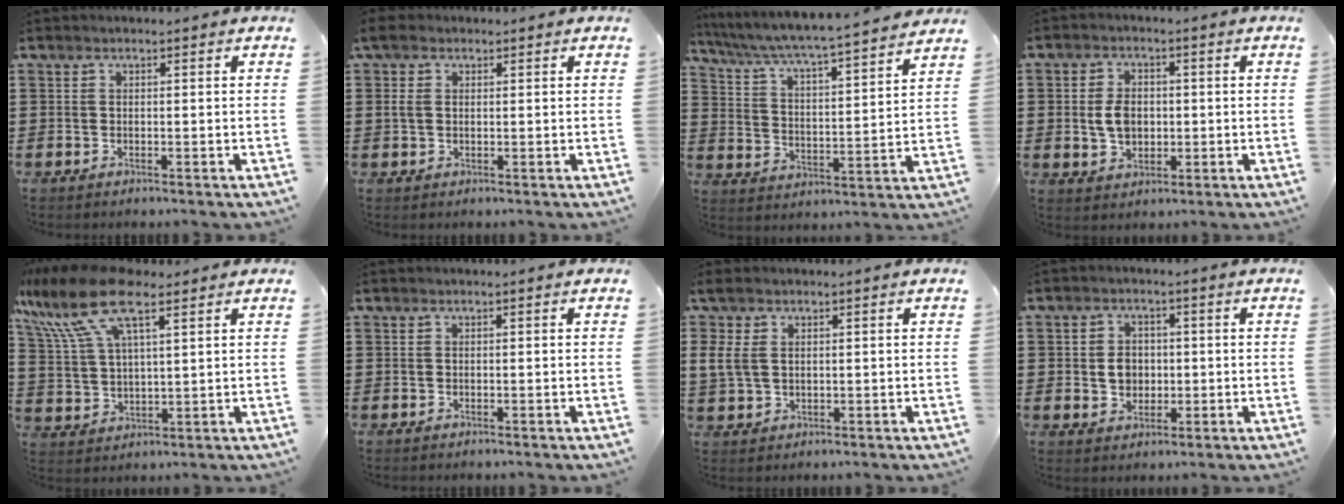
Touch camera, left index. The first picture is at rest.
{"total": 3.2, "force": [0.8, 2.0, 2.3], "torque": [-0.064, 0.004, 0.008]}
{"total": 4.4, "force": [4.1, -0.6, 1.5], "torque": [-0.053, -0.039, 0.058]}
{"total": 5.0, "force": [-0.1, 3.4, 3.7], "torque": [-0.074, 0.005, -0.006]}
{"total": 13.9, "force": [8.3, 5.0, 9.9], "torque": [-0.230, -0.006, 0.145]}
{"total": 0.0}
{"total": 4.0, "force": [1.2, 2.6, 2.7], "torque": [-0.075, 0.006, 0.018]}
{"total": 4.0, "force": [-0.1, 3.3, 2.2], "torque": [-0.044, 0.006, -0.007]}